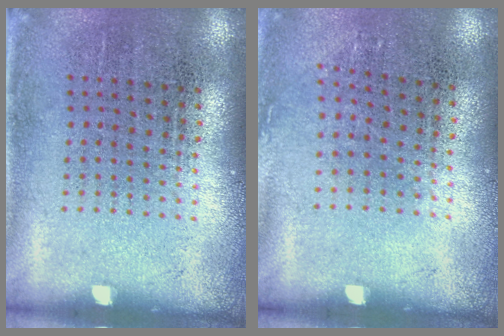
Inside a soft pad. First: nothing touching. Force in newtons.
{"total": 0.8, "press": 0.7, "slide": 0.5}